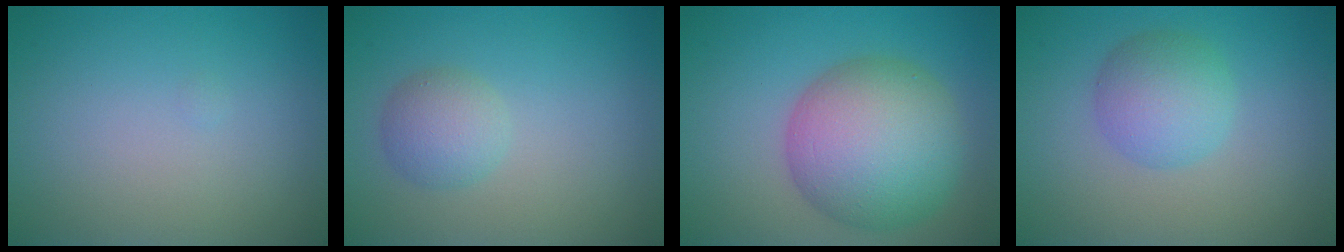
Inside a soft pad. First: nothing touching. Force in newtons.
{"total": 2.6, "press": 2.6, "slide": 0.1}
{"total": 9.9, "press": 9.8, "slide": 0.5}
{"total": 3.8, "press": 3.8, "slide": 0.2}